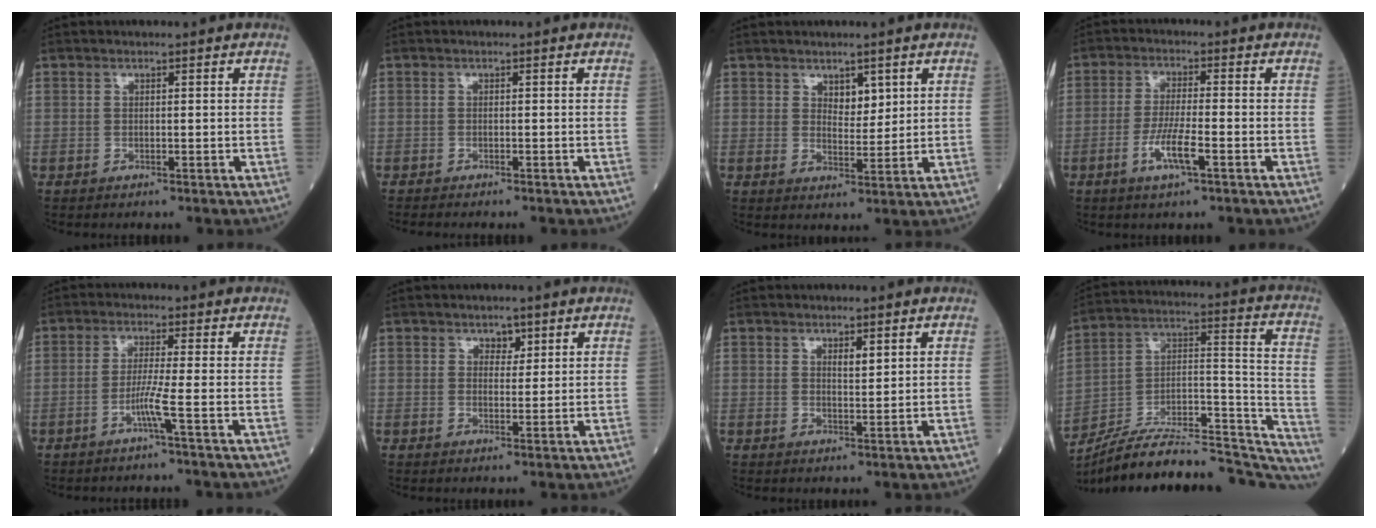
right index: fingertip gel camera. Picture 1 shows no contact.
{"total": 2.9, "force": [-2.6, 0.3, 1.3], "torque": [-0.022, -0.006, -0.035]}
{"total": 3.2, "force": [1.7, 1.7, 2.1], "torque": [-0.030, -0.003, 0.032]}
{"total": 5.7, "force": [-2.5, 0.4, 5.2], "torque": [-0.103, -0.007, -0.047]}
{"total": 3.5, "force": [-1.6, -1.2, 2.9], "torque": [-0.062, -0.006, -0.036]}
{"total": 2.0, "force": [1.2, 1.3, 0.9], "torque": [-0.007, -0.001, 0.017]}
{"total": 1.8, "force": [1.0, 0.4, 1.5], "torque": [-0.026, -0.001, 0.017]}
{"total": 30.9, "force": [-27.9, 6.3, 11.9], "torque": [-0.143, 0.023, -0.409]}